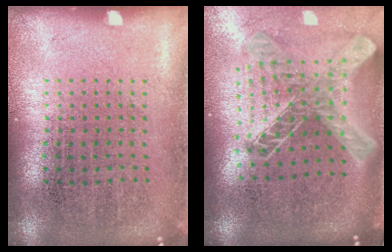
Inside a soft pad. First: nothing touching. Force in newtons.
{"total": 1.9, "press": 1.6, "slide": 1.1}